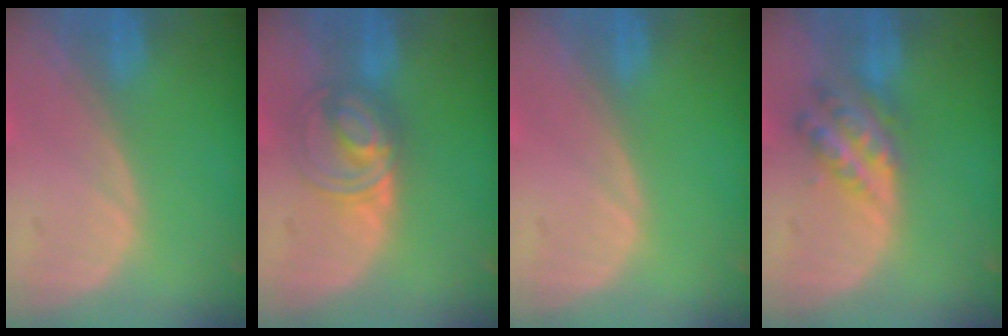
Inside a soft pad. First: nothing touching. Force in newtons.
{"total": 5.5, "press": 5.5, "slide": 0.6}
{"total": 0.0}
{"total": 6.0, "press": 5.2, "slide": 3.1}